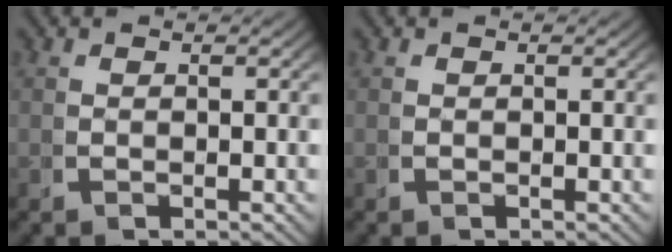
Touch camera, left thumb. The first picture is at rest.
{"total": 0.0}